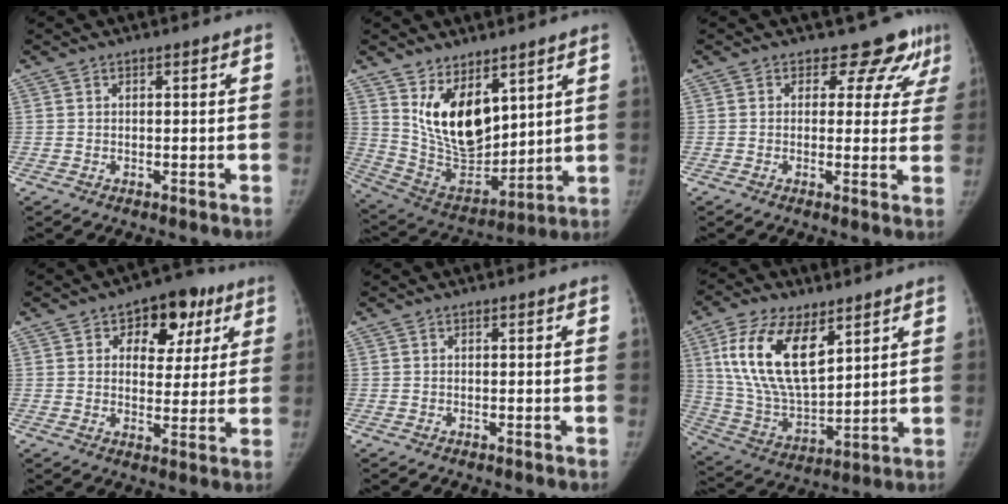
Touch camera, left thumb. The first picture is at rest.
{"total": 15.3, "force": [6.8, 8.4, 10.8], "torque": [-0.143, -0.054, 0.154]}
{"total": 7.1, "force": [5.5, 4.2, 1.6], "torque": [0.027, -0.025, 0.047]}
{"total": 13.1, "force": [5.8, 8.5, 8.0], "torque": [-0.054, -0.011, 0.082]}
{"total": 0.0}
{"total": 18.6, "force": [8.1, 9.3, 13.9], "torque": [-0.241, -0.035, 0.163]}